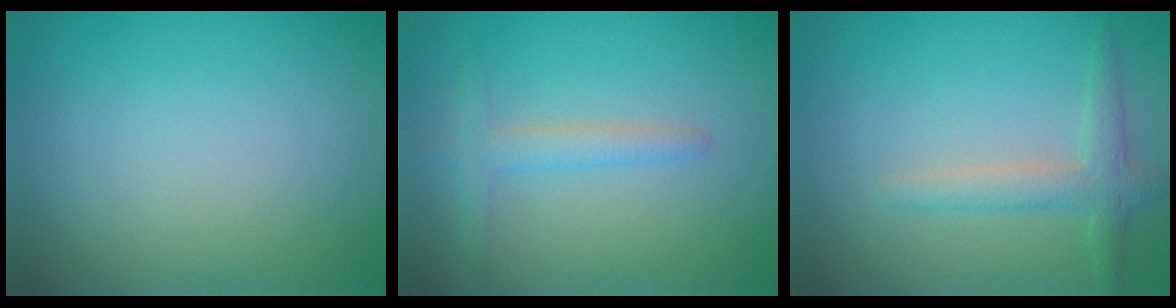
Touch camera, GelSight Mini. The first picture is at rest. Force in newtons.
{"total": 2.1, "press": 2.1, "slide": 0.2}
{"total": 2.4, "press": 2.4, "slide": 0.1}